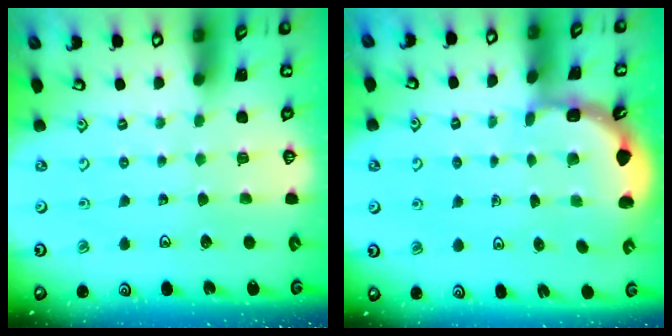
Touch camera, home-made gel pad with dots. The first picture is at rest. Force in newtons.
{"total": 1.9, "press": 1.9, "slide": 0.6}